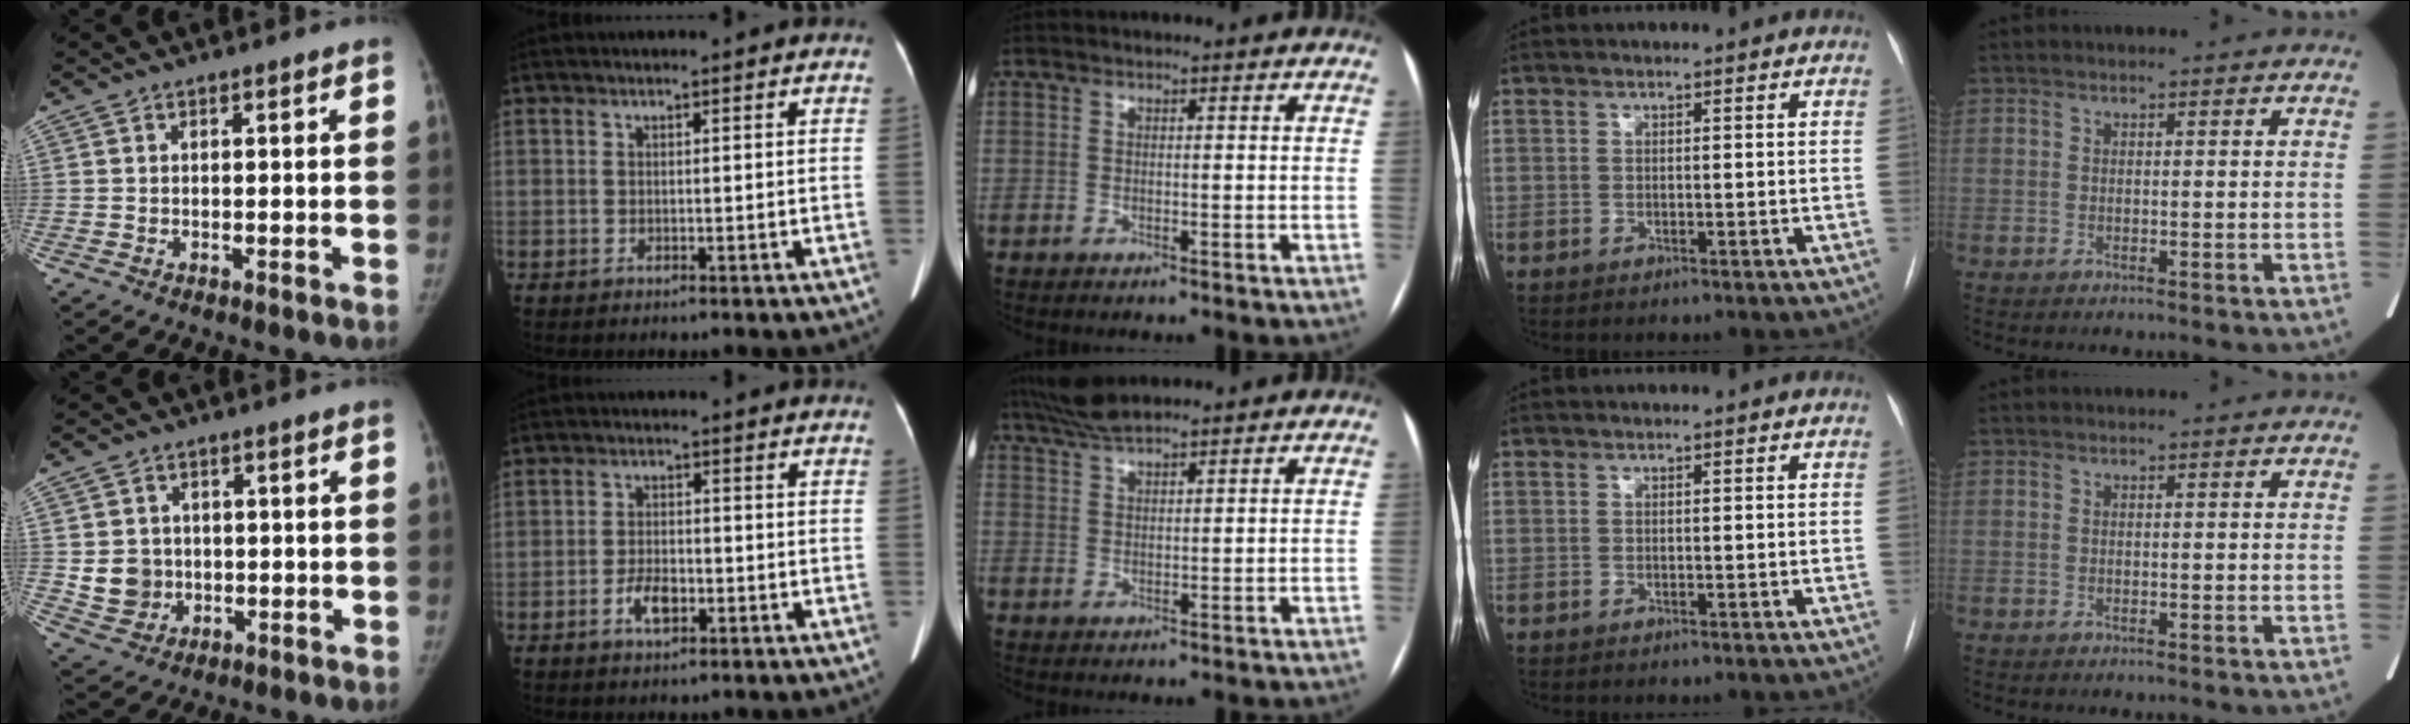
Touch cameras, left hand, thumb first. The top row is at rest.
{"thumb": {"total": 6.5, "force": [0.0, 6.0, 2.5], "torque": [-0.014, 0.002, 0.010]}, "index": {"total": 3.9, "force": [-1.9, 1.8, 3.0], "torque": [-0.058, 0.003, -0.034]}, "middle": {"total": 5.0, "force": [4.4, 0.3, 2.2], "torque": [-0.051, 0.021, 0.090]}}